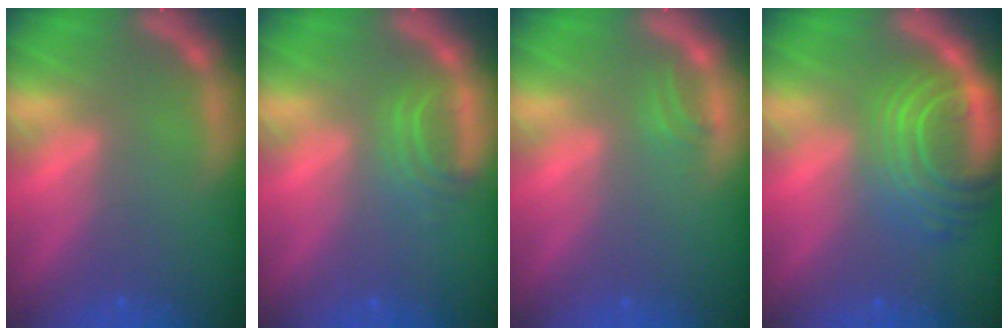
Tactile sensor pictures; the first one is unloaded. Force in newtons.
{"total": 2.5}
{"total": 0.9}
{"total": 9.0}